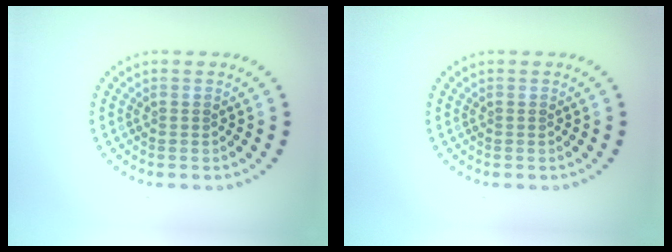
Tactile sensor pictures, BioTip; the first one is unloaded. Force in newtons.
{"total": 0.0}